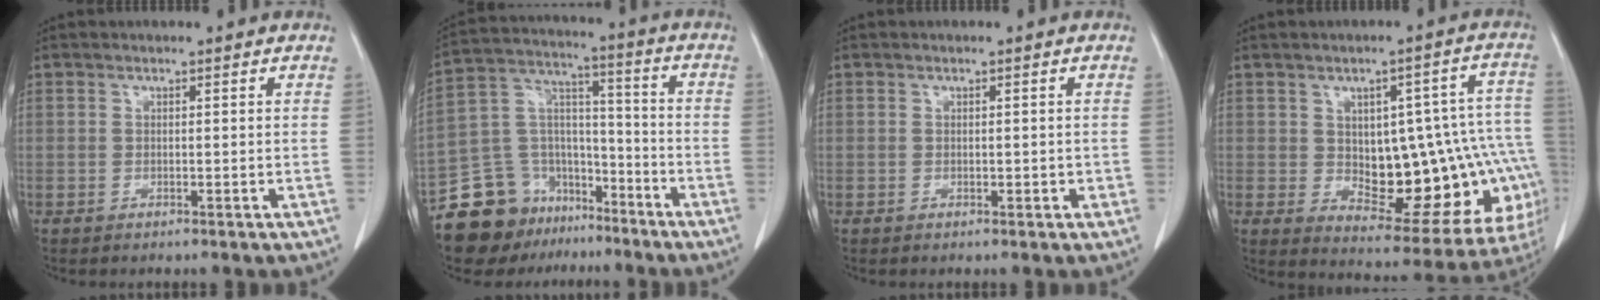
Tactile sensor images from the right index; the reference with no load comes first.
{"total": 15.2, "force": [-11.4, 9.4, 3.6], "torque": [-0.067, 0.077, -0.194]}
{"total": 1.0, "force": [-0.1, 0.7, 0.7], "torque": [-0.007, 0.003, -0.001]}
{"total": 20.2, "force": [-1.3, 9.4, 17.9], "torque": [-0.161, 0.040, 0.011]}